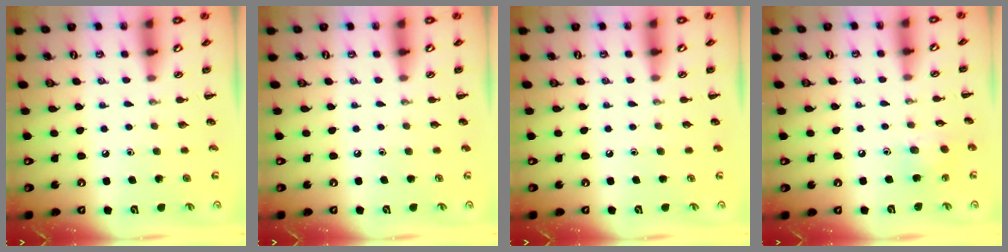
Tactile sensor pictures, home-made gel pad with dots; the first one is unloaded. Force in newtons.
{"total": 0.0}
{"total": 0.0}
{"total": 7.1, "press": 7.0, "slide": 1.5}